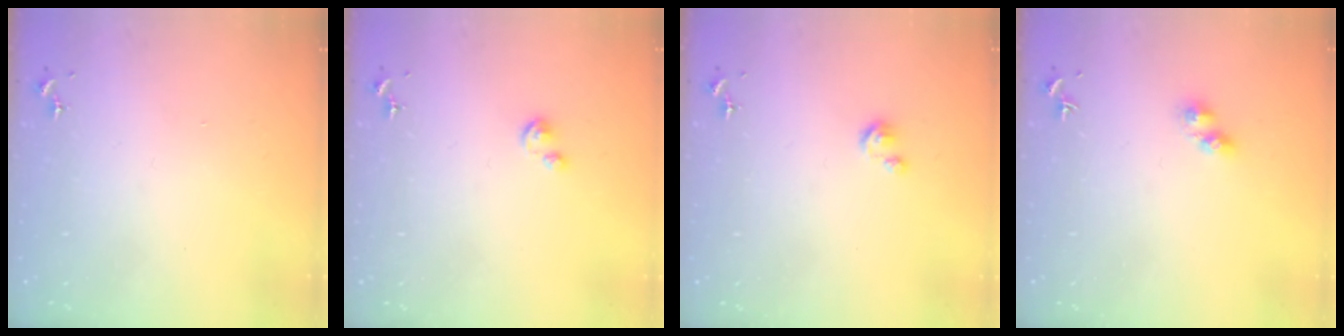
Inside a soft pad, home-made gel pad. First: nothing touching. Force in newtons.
{"total": 2.5, "press": 2.5, "slide": 0.3}
{"total": 2.6, "press": 2.6, "slide": 0.3}
{"total": 3.6, "press": 3.5, "slide": 0.7}